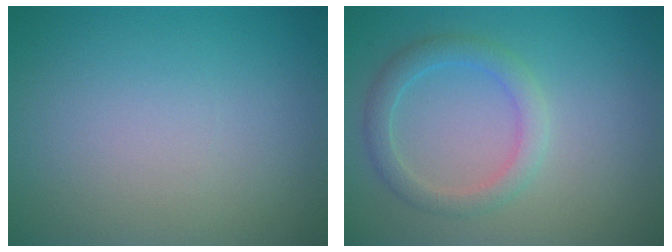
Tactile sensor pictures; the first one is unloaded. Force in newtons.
{"total": 2.7, "press": 2.7, "slide": 0.0}